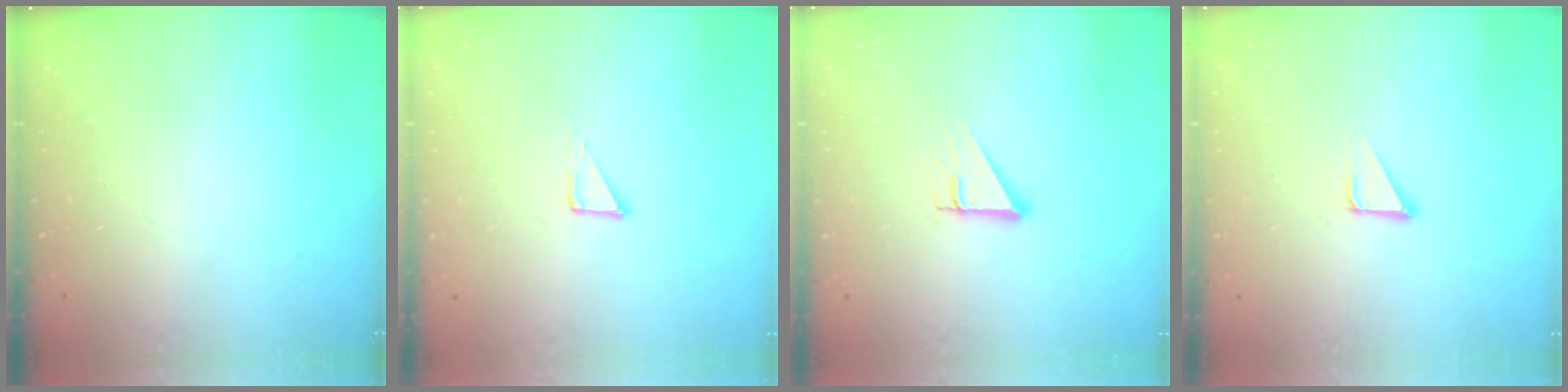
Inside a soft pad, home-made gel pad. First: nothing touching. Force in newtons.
{"total": 3.6, "press": 3.6, "slide": 0.2}
{"total": 2.7, "press": 2.7, "slide": 0.1}
{"total": 2.1, "press": 2.1, "slide": 0.0}